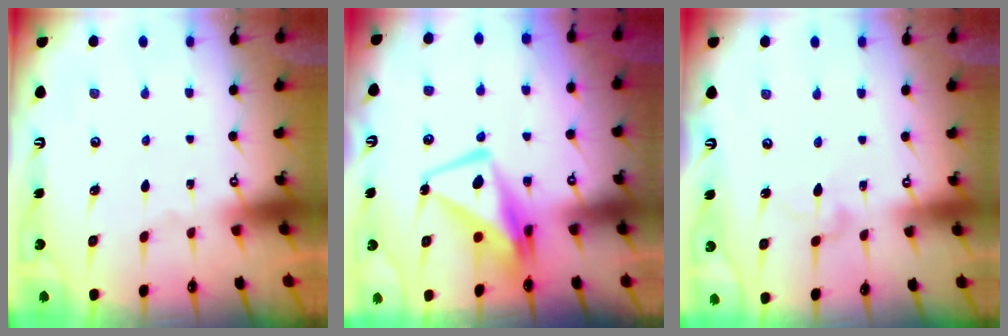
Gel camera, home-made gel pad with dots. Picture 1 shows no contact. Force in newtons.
{"total": 9.3, "press": 9.2, "slide": 1.5}
{"total": 6.1, "press": 6.1, "slide": 0.4}